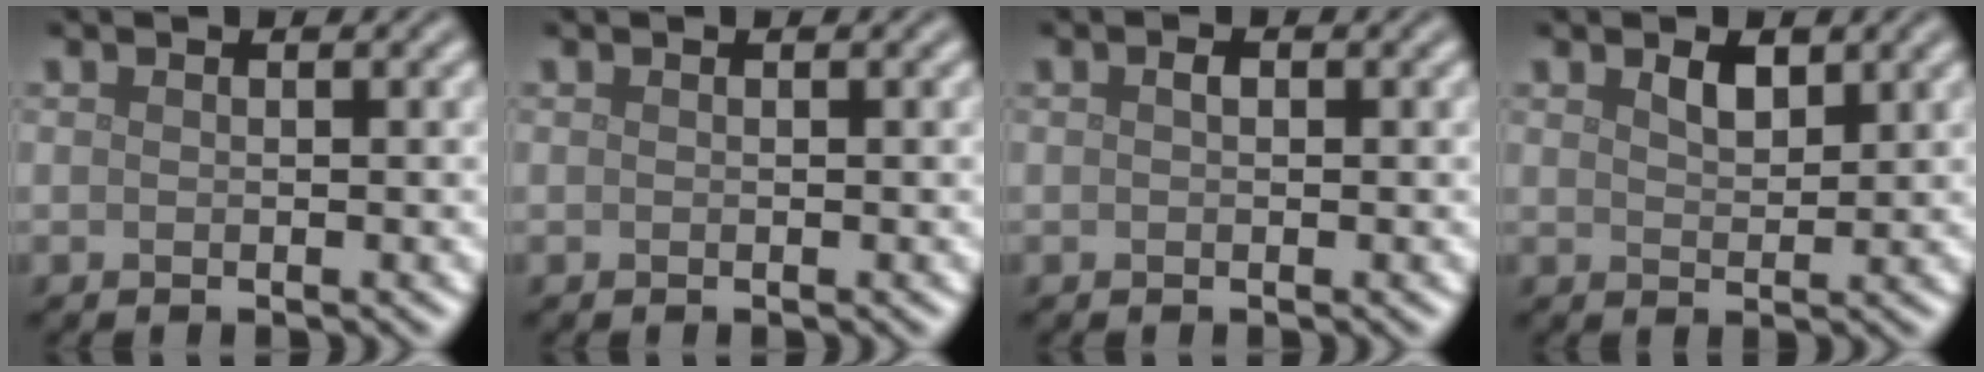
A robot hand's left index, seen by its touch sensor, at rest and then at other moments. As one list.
[{"total": 0.0}, {"total": 0.7, "force": [0.1, 0.5, 0.6], "torque": [-0.011, 0.000, 0.001]}, {"total": 1.8, "force": [1.2, 0.8, 1.1], "torque": [-0.021, 0.000, 0.024]}]